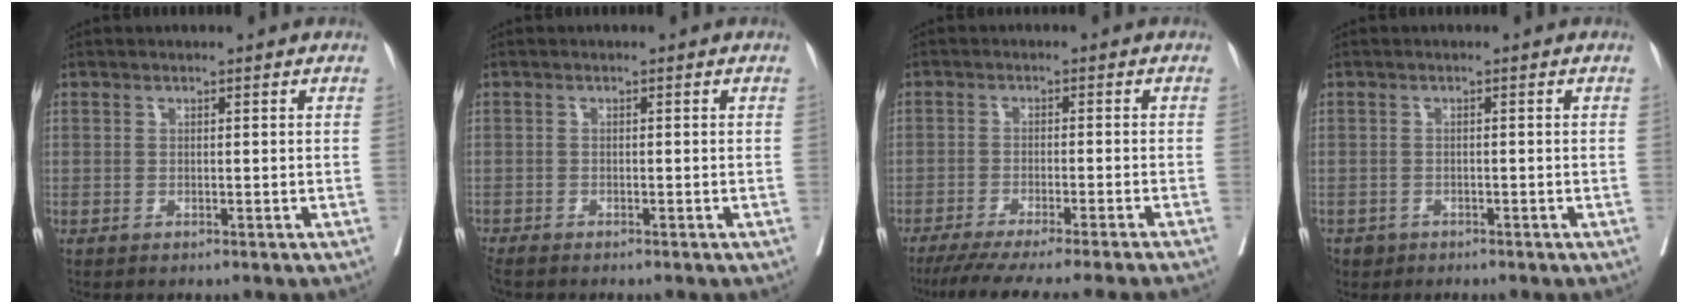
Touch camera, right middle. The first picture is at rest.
{"total": 1.6, "force": [-1.5, 0.3, 0.5], "torque": [-0.015, -0.007, -0.029]}
{"total": 15.4, "force": [-13.5, -1.6, 7.4], "torque": [-0.093, -0.053, -0.196]}
{"total": 2.3, "force": [-1.5, 1.7, 0.2], "torque": [-0.003, 0.003, -0.026]}